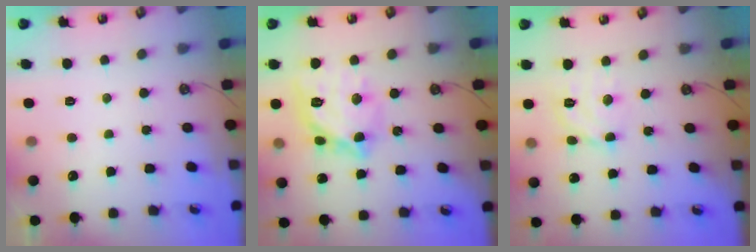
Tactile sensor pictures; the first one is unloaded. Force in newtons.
{"total": 17.2, "press": 17.2, "slide": 1.2}
{"total": 10.9, "press": 10.8, "slide": 1.4}